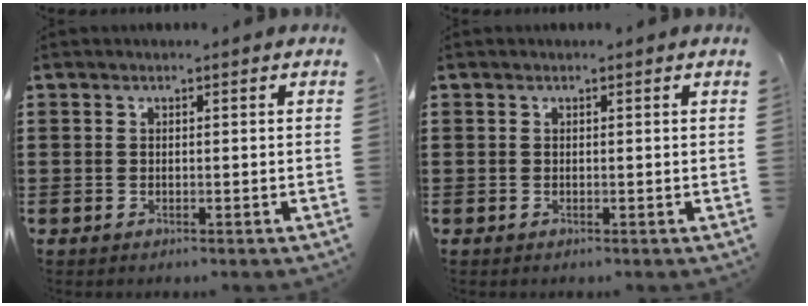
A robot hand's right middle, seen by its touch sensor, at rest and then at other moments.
{"total": 0.0}